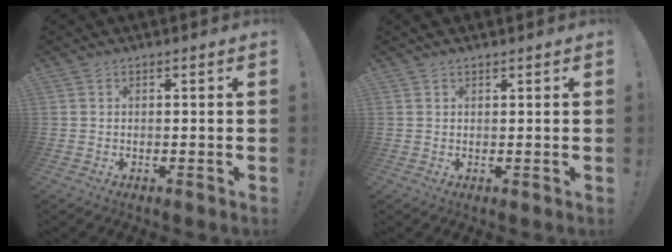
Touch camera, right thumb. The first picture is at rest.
{"total": 1.2, "force": [1.1, 0.3, 0.3], "torque": [0.003, -0.003, 0.019]}